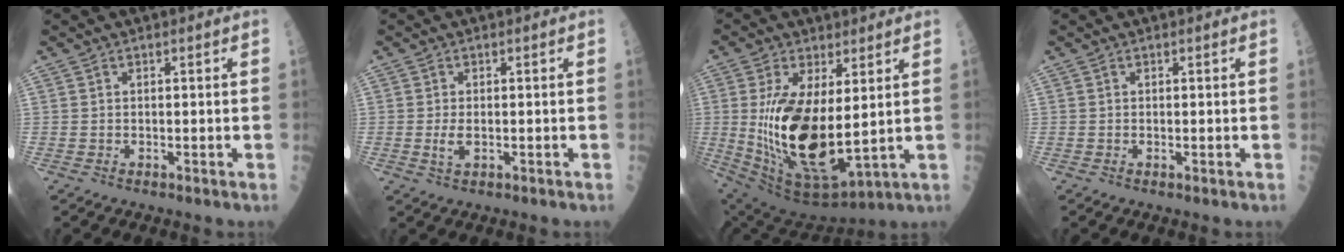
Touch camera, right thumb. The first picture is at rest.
{"total": 2.4, "force": [-0.4, 1.1, 2.1], "torque": [-0.040, -0.002, -0.005]}
{"total": 20.6, "force": [1.0, 8.9, 18.5], "torque": [-0.361, -0.031, 0.044]}
{"total": 0.0}